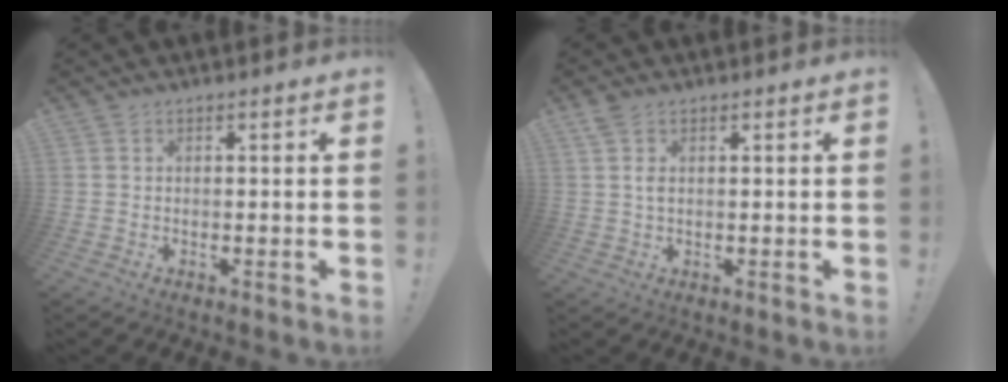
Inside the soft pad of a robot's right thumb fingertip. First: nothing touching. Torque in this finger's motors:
{"motor_torque": [0.01, 0.01, 0.04, 0.15, 0.05]}